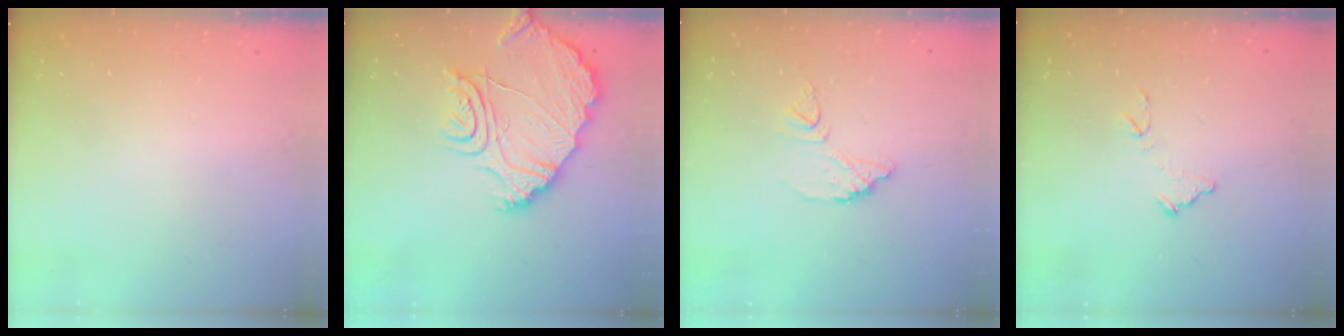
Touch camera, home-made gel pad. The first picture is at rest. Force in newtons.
{"total": 15.7, "press": 15.6, "slide": 1.7}
{"total": 7.7, "press": 7.7, "slide": 0.2}
{"total": 8.1, "press": 8.0, "slide": 0.6}